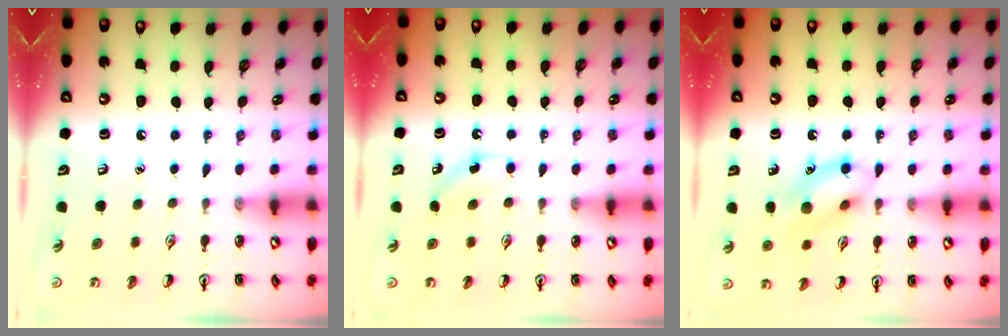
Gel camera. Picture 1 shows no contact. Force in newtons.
{"total": 2.6, "press": 2.4, "slide": 0.8}
{"total": 11.1, "press": 11.1, "slide": 0.9}